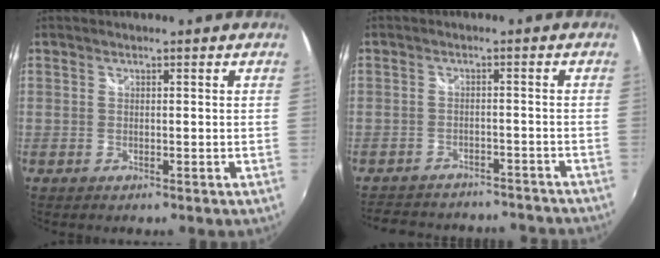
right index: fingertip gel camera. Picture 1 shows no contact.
{"total": 16.6, "force": [-14.6, 5.6, 5.5], "torque": [-0.121, 0.021, -0.185]}